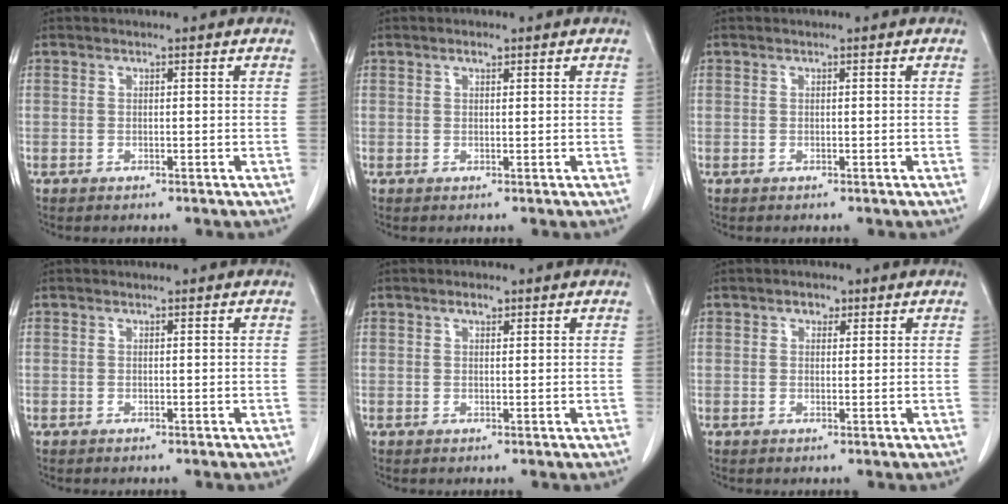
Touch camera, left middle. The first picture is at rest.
{"total": 0.9, "force": [0.7, 0.3, 0.6], "torque": [-0.014, -0.001, 0.011]}
{"total": 0.0}
{"total": 0.0}
{"total": 1.5, "force": [1.0, 0.6, 1.0], "torque": [-0.018, 0.002, 0.016]}
{"total": 1.7, "force": [1.0, 1.1, 0.8], "torque": [-0.014, 0.003, 0.014]}